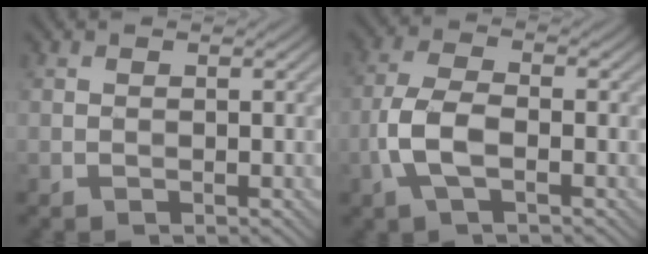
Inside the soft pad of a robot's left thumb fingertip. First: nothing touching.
{"total": 5.5, "force": [-1.9, 2.3, 4.7], "torque": [-0.112, 0.004, -0.046]}